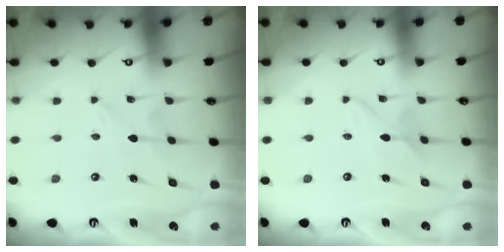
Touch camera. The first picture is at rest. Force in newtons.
{"total": 2.6, "press": 2.6, "slide": 0.2}